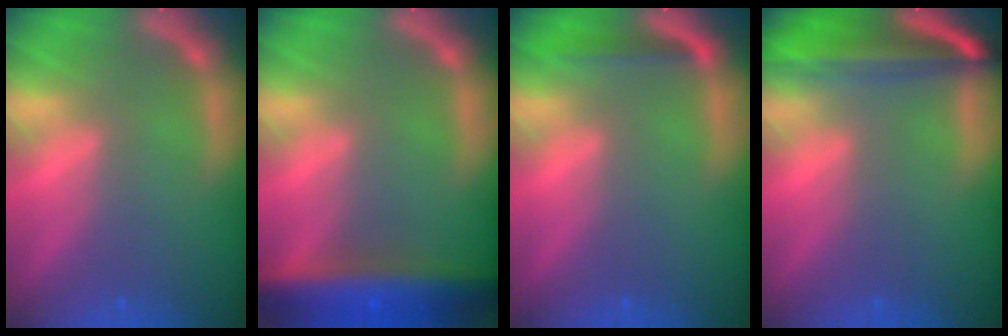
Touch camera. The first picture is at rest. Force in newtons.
{"total": 9.0}
{"total": 1.9}
{"total": 8.0}